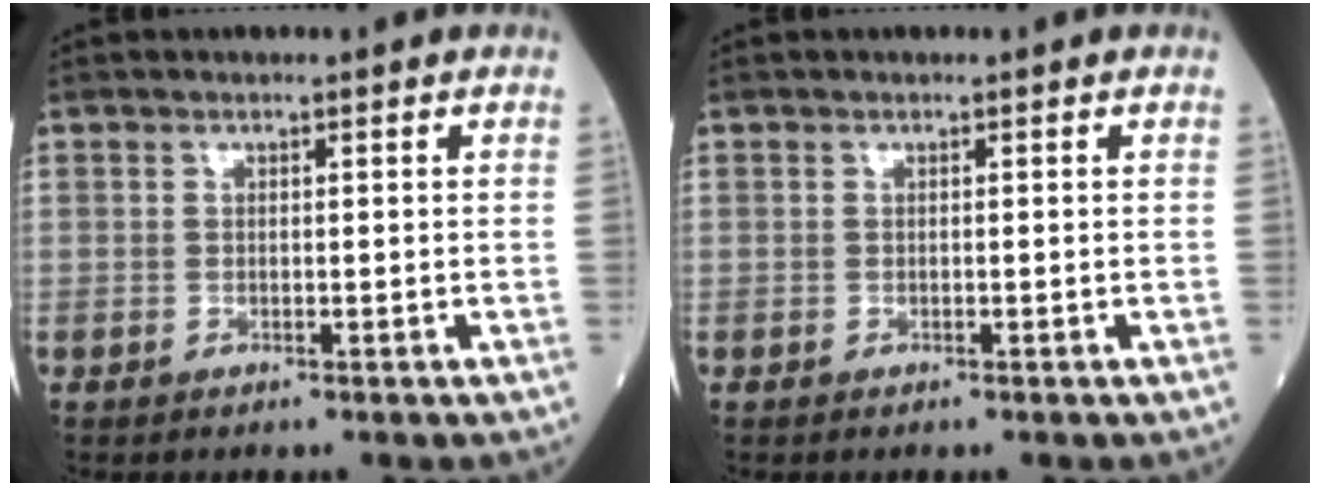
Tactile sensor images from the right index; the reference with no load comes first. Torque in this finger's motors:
{"motor_torque": [0.01, 0.00, 0.00, -0.01]}